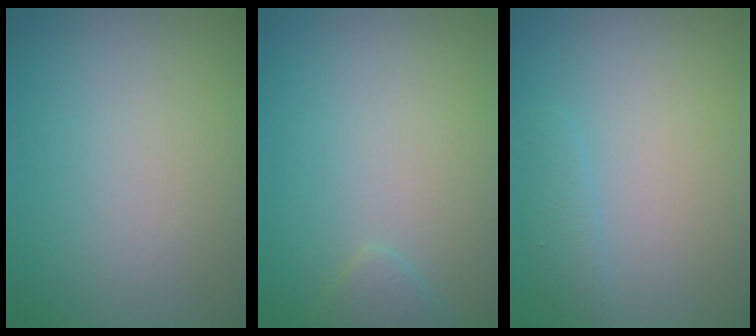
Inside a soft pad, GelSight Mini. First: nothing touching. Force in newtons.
{"total": 1.1, "press": 1.1, "slide": 0.1}
{"total": 1.2, "press": 1.2, "slide": 0.1}